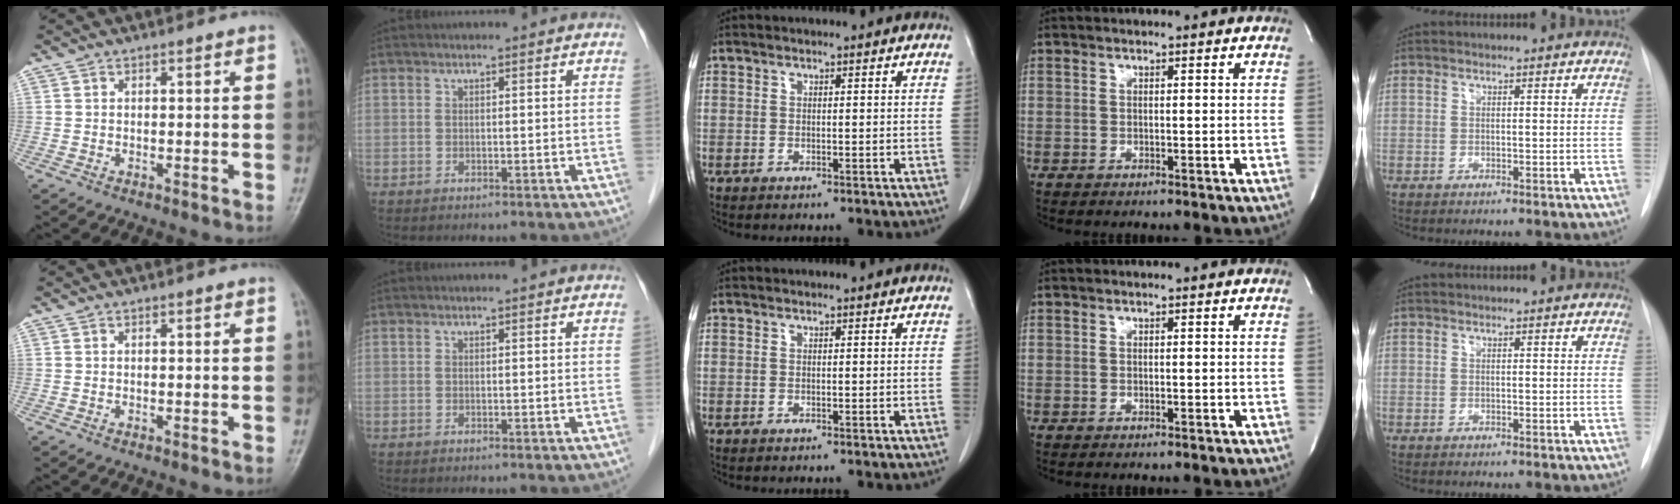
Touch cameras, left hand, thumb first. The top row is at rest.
{}